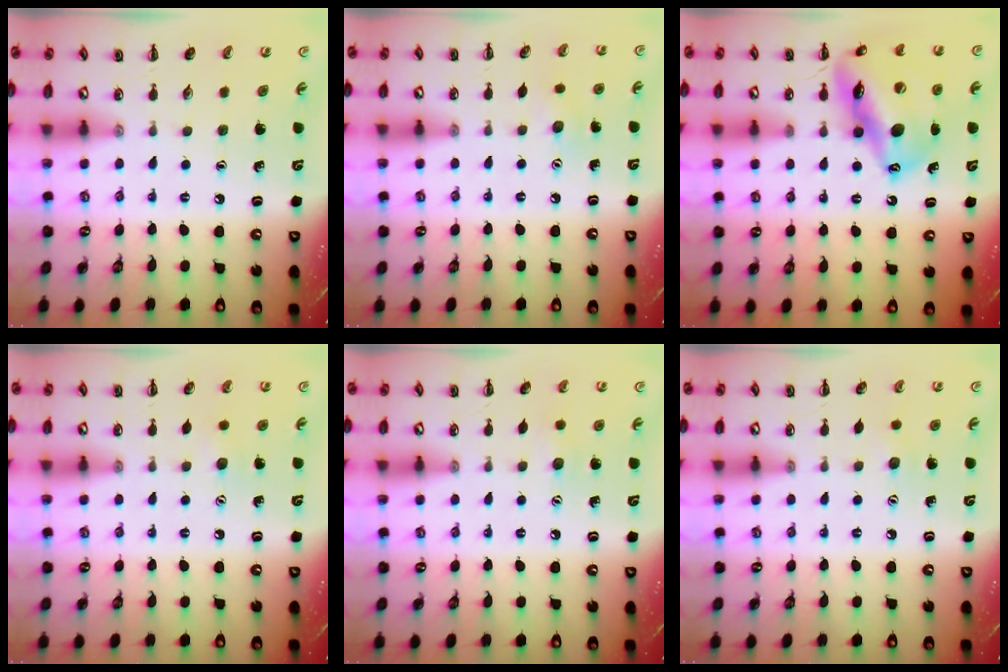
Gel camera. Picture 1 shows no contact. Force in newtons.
{"total": 3.9, "press": 3.8, "slide": 0.9}
{"total": 17.5, "press": 16.9, "slide": 4.6}
{"total": 4.5, "press": 4.3, "slide": 1.1}
{"total": 5.3, "press": 5.2, "slide": 1.4}
{"total": 4.7, "press": 4.6, "slide": 1.0}